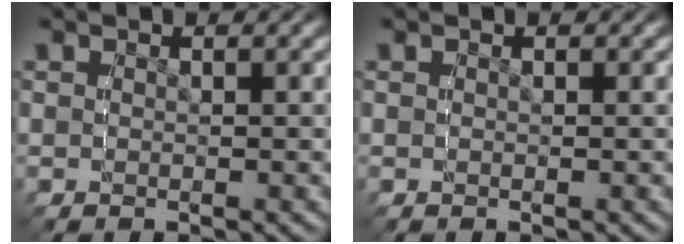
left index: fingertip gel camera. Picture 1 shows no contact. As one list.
[{"total": 0.0}]